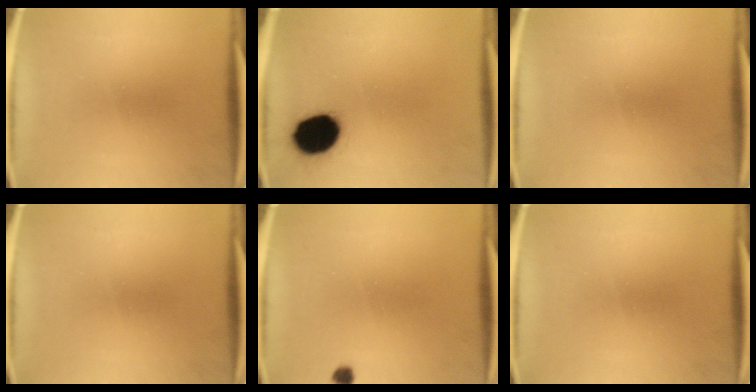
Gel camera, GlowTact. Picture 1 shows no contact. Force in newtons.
{"total": 14.4}
{"total": 0.0}
{"total": 0.0}
{"total": 1.4}
{"total": 0.0}